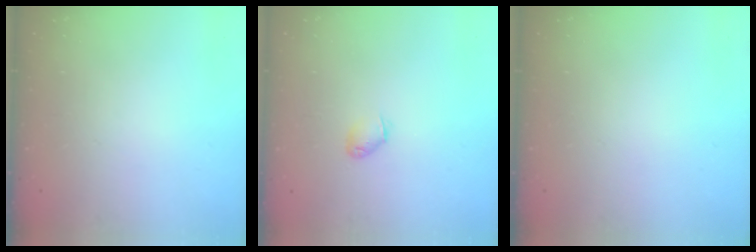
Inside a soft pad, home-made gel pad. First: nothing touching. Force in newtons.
{"total": 3.8, "press": 3.7, "slide": 0.5}
{"total": 0.0}